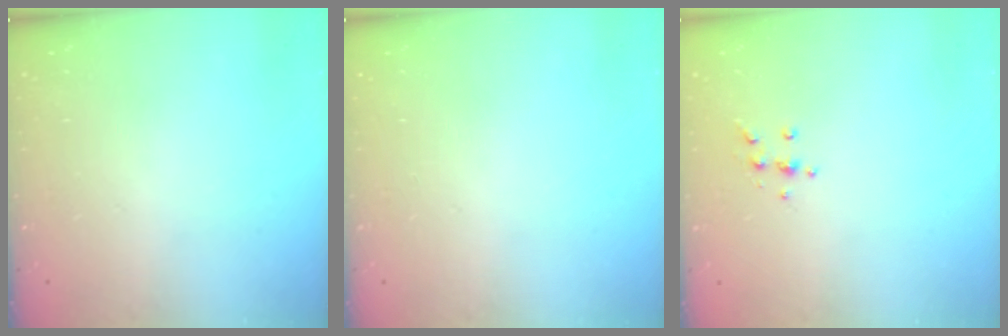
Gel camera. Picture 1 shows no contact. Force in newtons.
{"total": 0.0}
{"total": 4.3, "press": 4.2, "slide": 1.1}